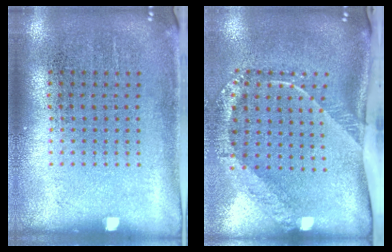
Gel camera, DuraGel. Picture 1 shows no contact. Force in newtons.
{"total": 2.6, "press": 1.7, "slide": 2.0}